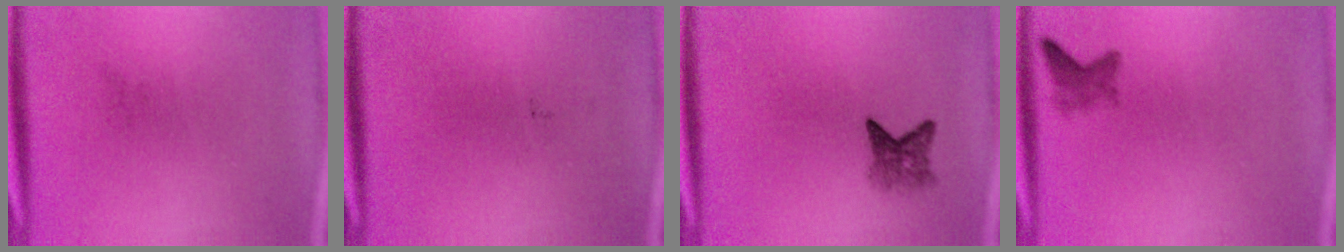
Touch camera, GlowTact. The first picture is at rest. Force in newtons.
{"total": 0.0}
{"total": 3.0}
{"total": 1.7}